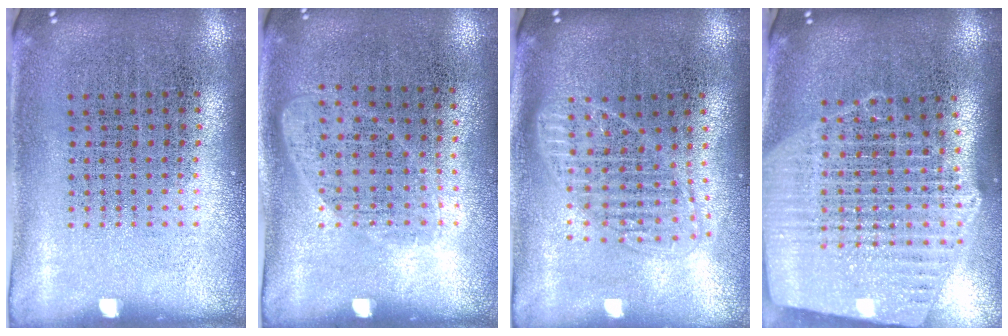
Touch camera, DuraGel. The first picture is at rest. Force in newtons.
{"total": 1.2, "press": 1.0, "slide": 0.6}
{"total": 1.7, "press": 1.5, "slide": 0.8}
{"total": 2.6, "press": 2.2, "slide": 1.4}